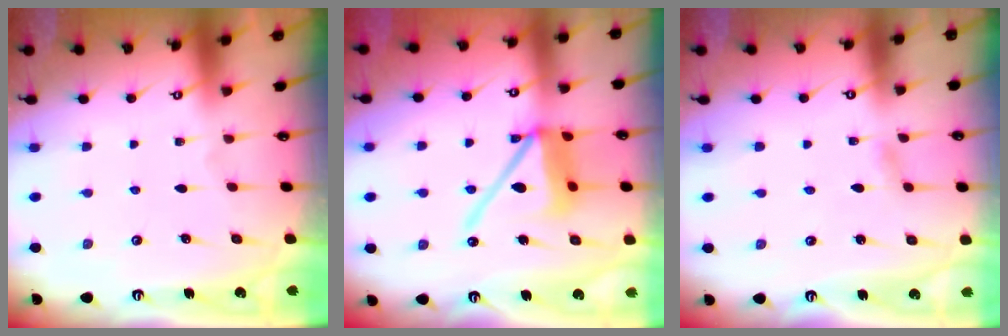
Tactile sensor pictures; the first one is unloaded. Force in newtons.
{"total": 13.6, "press": 13.5, "slide": 1.9}
{"total": 2.0, "press": 2.0, "slide": 0.2}